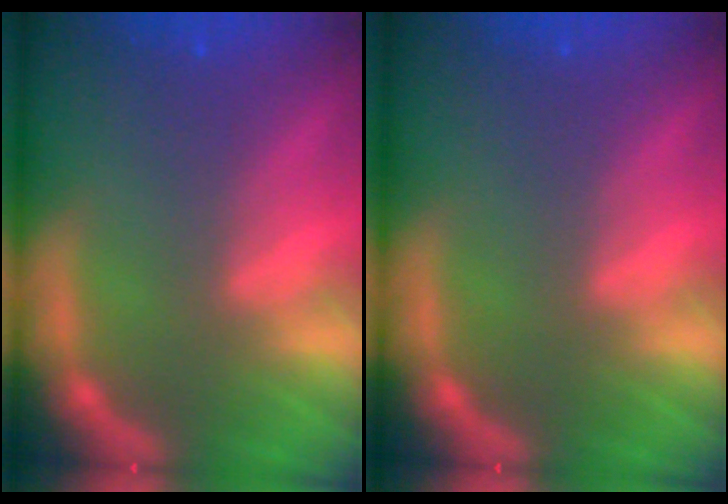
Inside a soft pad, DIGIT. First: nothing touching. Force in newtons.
{"total": 0.0}